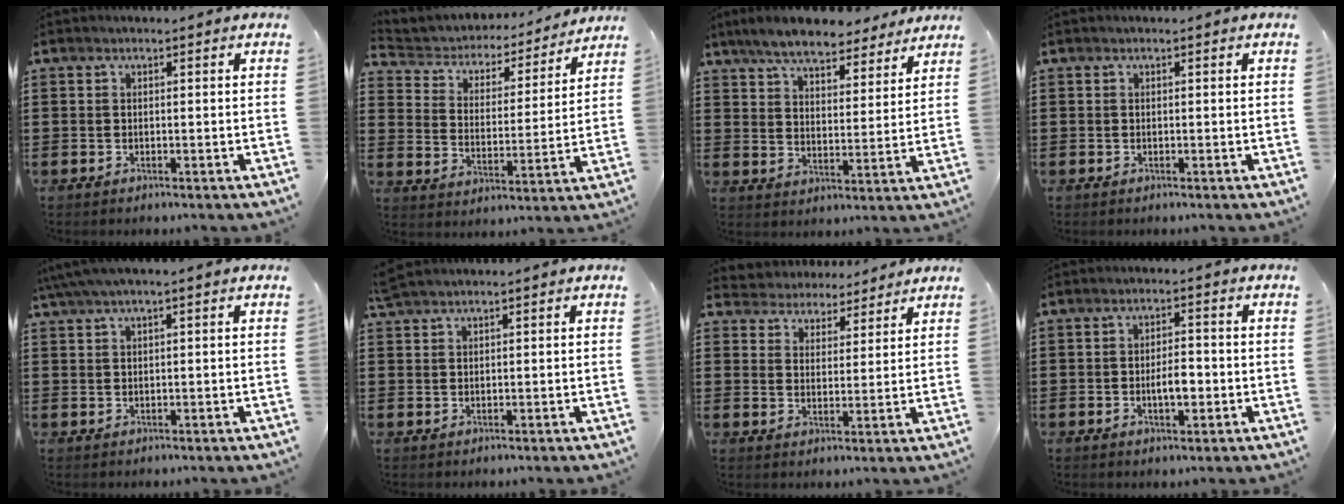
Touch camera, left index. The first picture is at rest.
{"total": 3.6, "force": [3.3, 1.3, 0.3], "torque": [-0.030, -0.026, 0.047]}
{"total": 7.2, "force": [6.6, 1.3, 2.5], "torque": [-0.076, -0.020, 0.119]}
{"total": 0.0}
{"total": 2.2, "force": [0.9, 0.2, 2.0], "torque": [-0.044, -0.003, 0.014]}
{"total": 1.7, "force": [1.5, 0.1, 0.8], "torque": [-0.018, 0.000, 0.028]}
{"total": 3.9, "force": [3.7, 1.1, -0.6], "torque": [-0.010, -0.018, 0.064]}
{"total": 4.0, "force": [-0.7, 1.7, 3.5], "torque": [-0.058, 0.002, -0.017]}